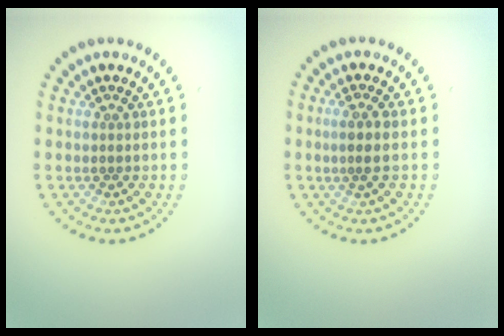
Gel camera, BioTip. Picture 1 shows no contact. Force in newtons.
{"total": 1.6, "press": 1.4, "slide": 0.8}